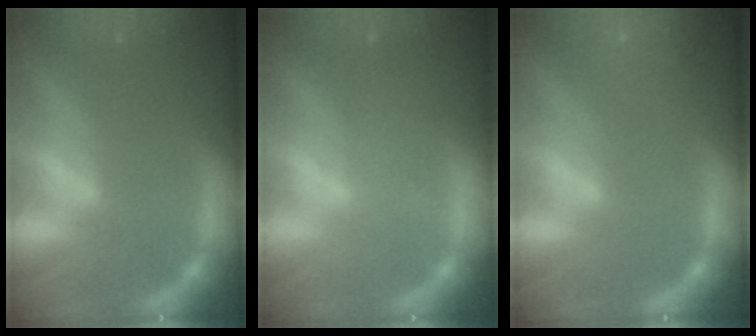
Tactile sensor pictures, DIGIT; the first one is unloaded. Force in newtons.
{"total": 1.9}
{"total": 6.0}